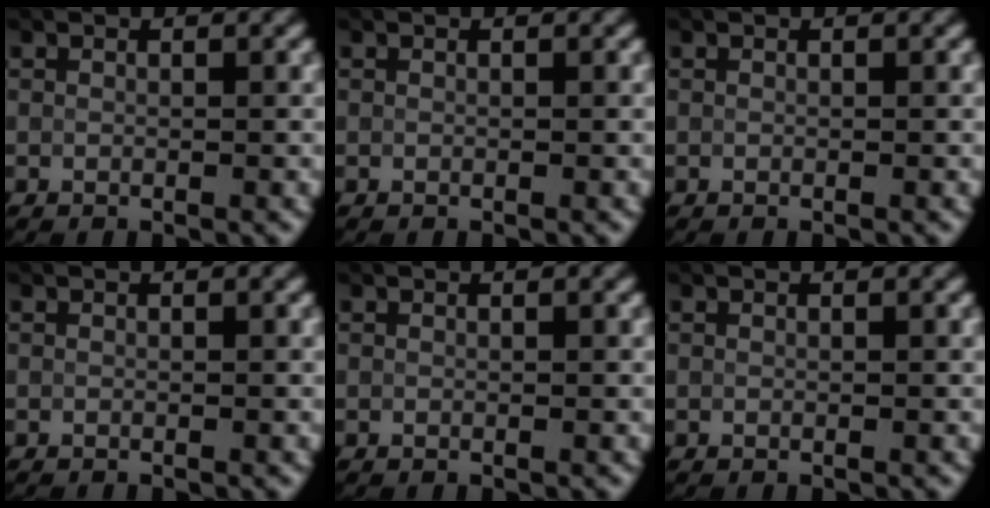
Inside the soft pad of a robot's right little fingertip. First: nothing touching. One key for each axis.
{"total": 0.0}
{"total": 0.0}
{"total": 0.0}
{"total": 0.0}
{"total": 0.0}